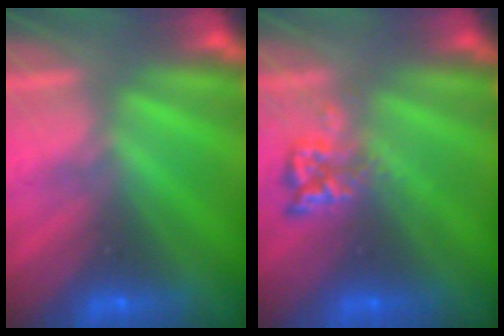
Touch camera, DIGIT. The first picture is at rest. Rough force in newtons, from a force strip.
{"total": 2.4}